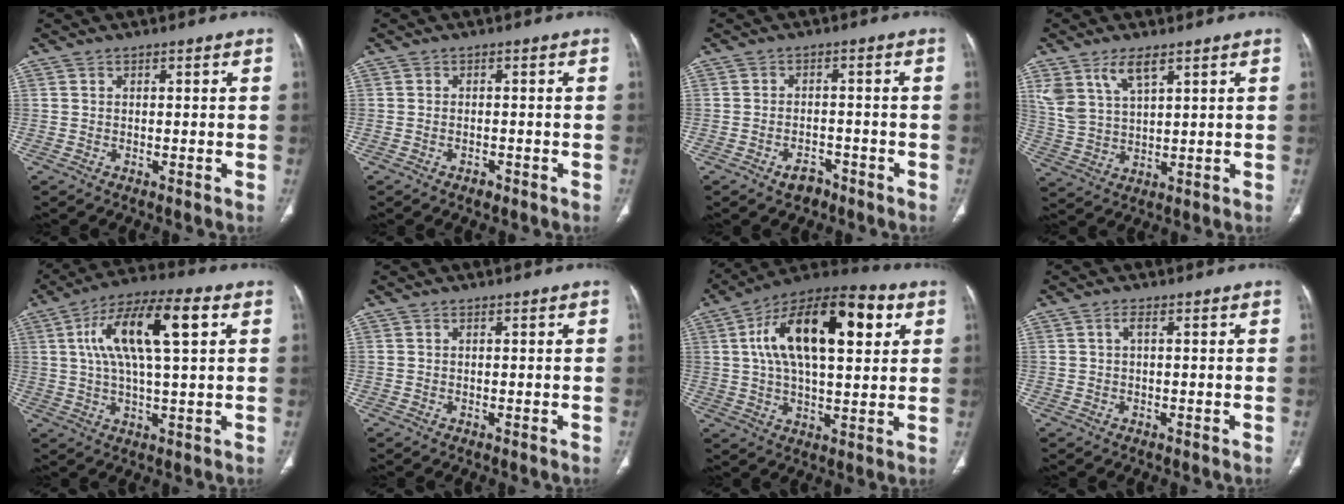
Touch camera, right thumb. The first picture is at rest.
{"total": 1.3, "force": [-1.0, 0.7, 0.6], "torque": [-0.012, 0.005, -0.012]}
{"total": 3.4, "force": [-2.5, 1.9, 1.3], "torque": [-0.018, 0.018, -0.033]}
{"total": 7.8, "force": [4.7, 3.2, 5.4], "torque": [-0.109, -0.017, 0.104]}
{"total": 15.8, "force": [4.5, 4.8, 14.4], "torque": [-0.268, 0.017, 0.073]}
{"total": 0.0}
{"total": 22.7, "force": [6.6, 10.1, 19.2], "torque": [-0.310, 0.016, 0.098]}
{"total": 1.3, "force": [0.3, 0.4, 1.2], "torque": [-0.029, 0.006, 0.008]}